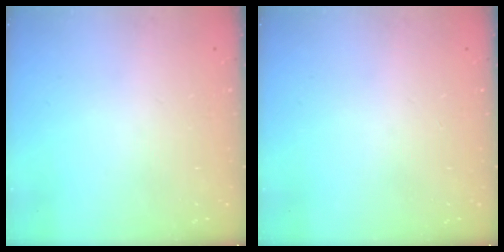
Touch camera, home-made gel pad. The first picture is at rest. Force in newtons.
{"total": 0.0}